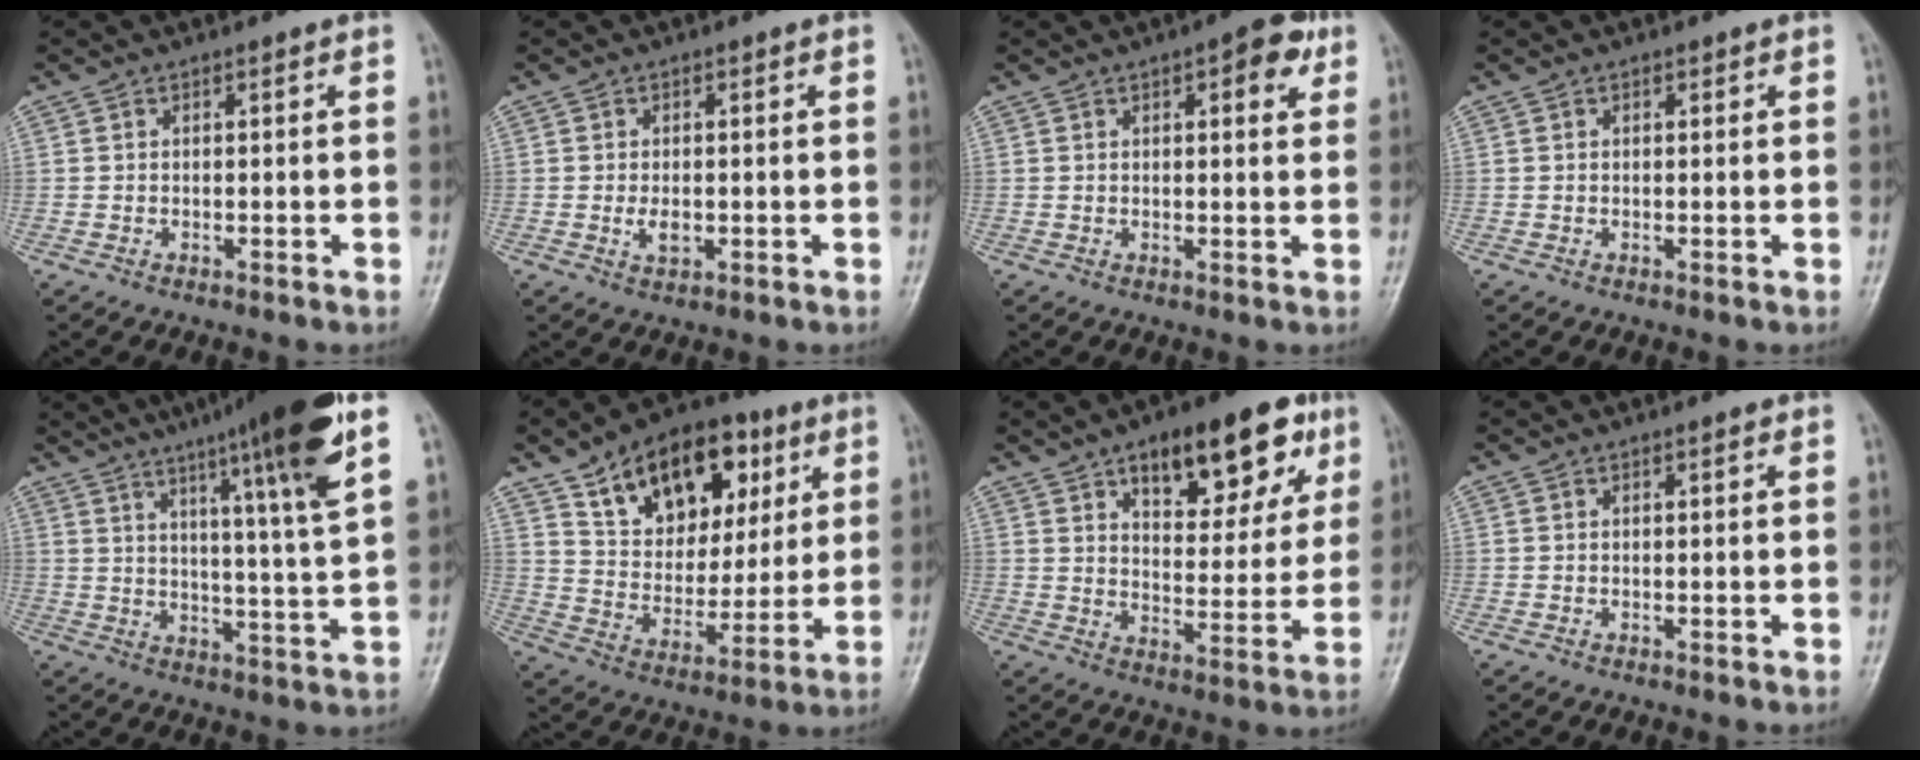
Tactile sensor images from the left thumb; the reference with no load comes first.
{"total": 3.0, "force": [-0.5, 1.9, 2.2], "torque": [-0.032, -0.003, -0.008]}
{"total": 6.1, "force": [2.8, 2.6, 4.8], "torque": [-0.037, -0.004, 0.028]}
{"total": 0.8, "force": [0.3, 0.6, 0.4], "torque": [0.004, 0.000, 0.003]}
{"total": 18.9, "force": [10.6, 1.0, 15.6], "torque": [-0.224, -0.039, 0.151]}
{"total": 21.2, "force": [10.1, 13.2, 13.2], "torque": [-0.155, -0.021, 0.169]}
{"total": 19.3, "force": [10.2, 8.5, 14.0], "torque": [-0.143, -0.032, 0.149]}
{"total": 0.8, "force": [0.4, 0.4, 0.6], "torque": [-0.003, 0.000, 0.005]}